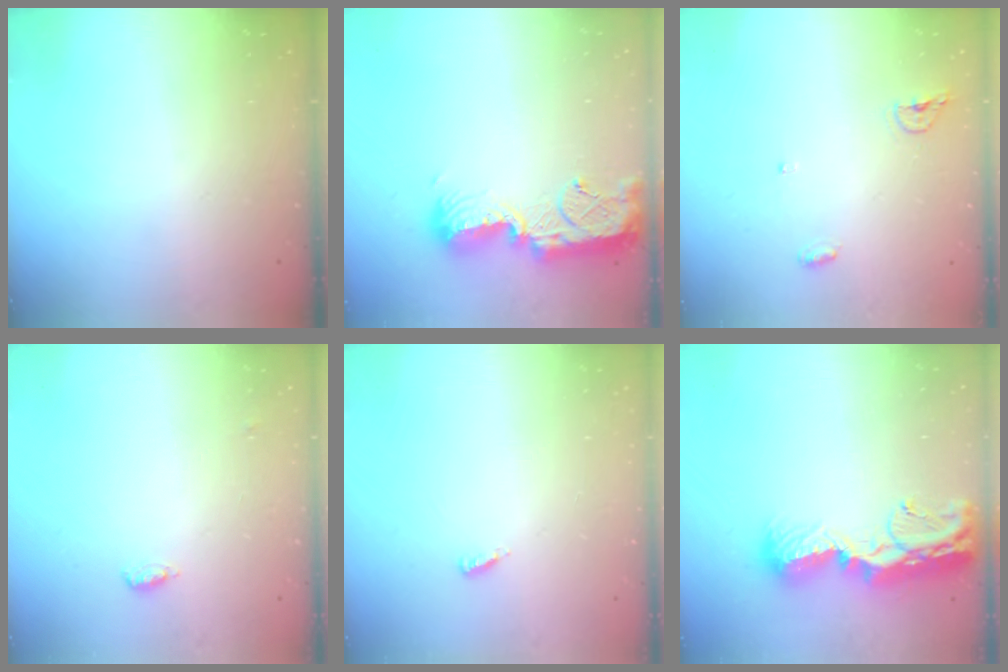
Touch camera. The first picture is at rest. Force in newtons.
{"total": 13.1, "press": 13.1, "slide": 0.8}
{"total": 4.8, "press": 4.7, "slide": 1.1}
{"total": 4.0, "press": 3.8, "slide": 1.1}
{"total": 3.2, "press": 3.2, "slide": 0.5}
{"total": 15.0, "press": 15.0, "slide": 1.2}